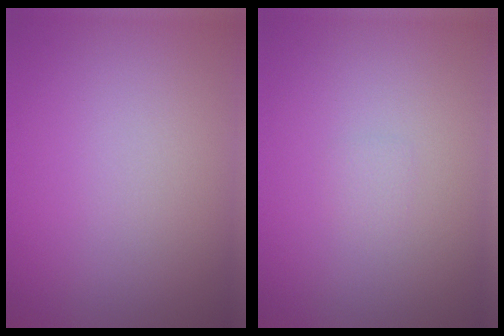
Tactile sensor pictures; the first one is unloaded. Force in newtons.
{"total": 0.5, "press": 0.5, "slide": 0.0}